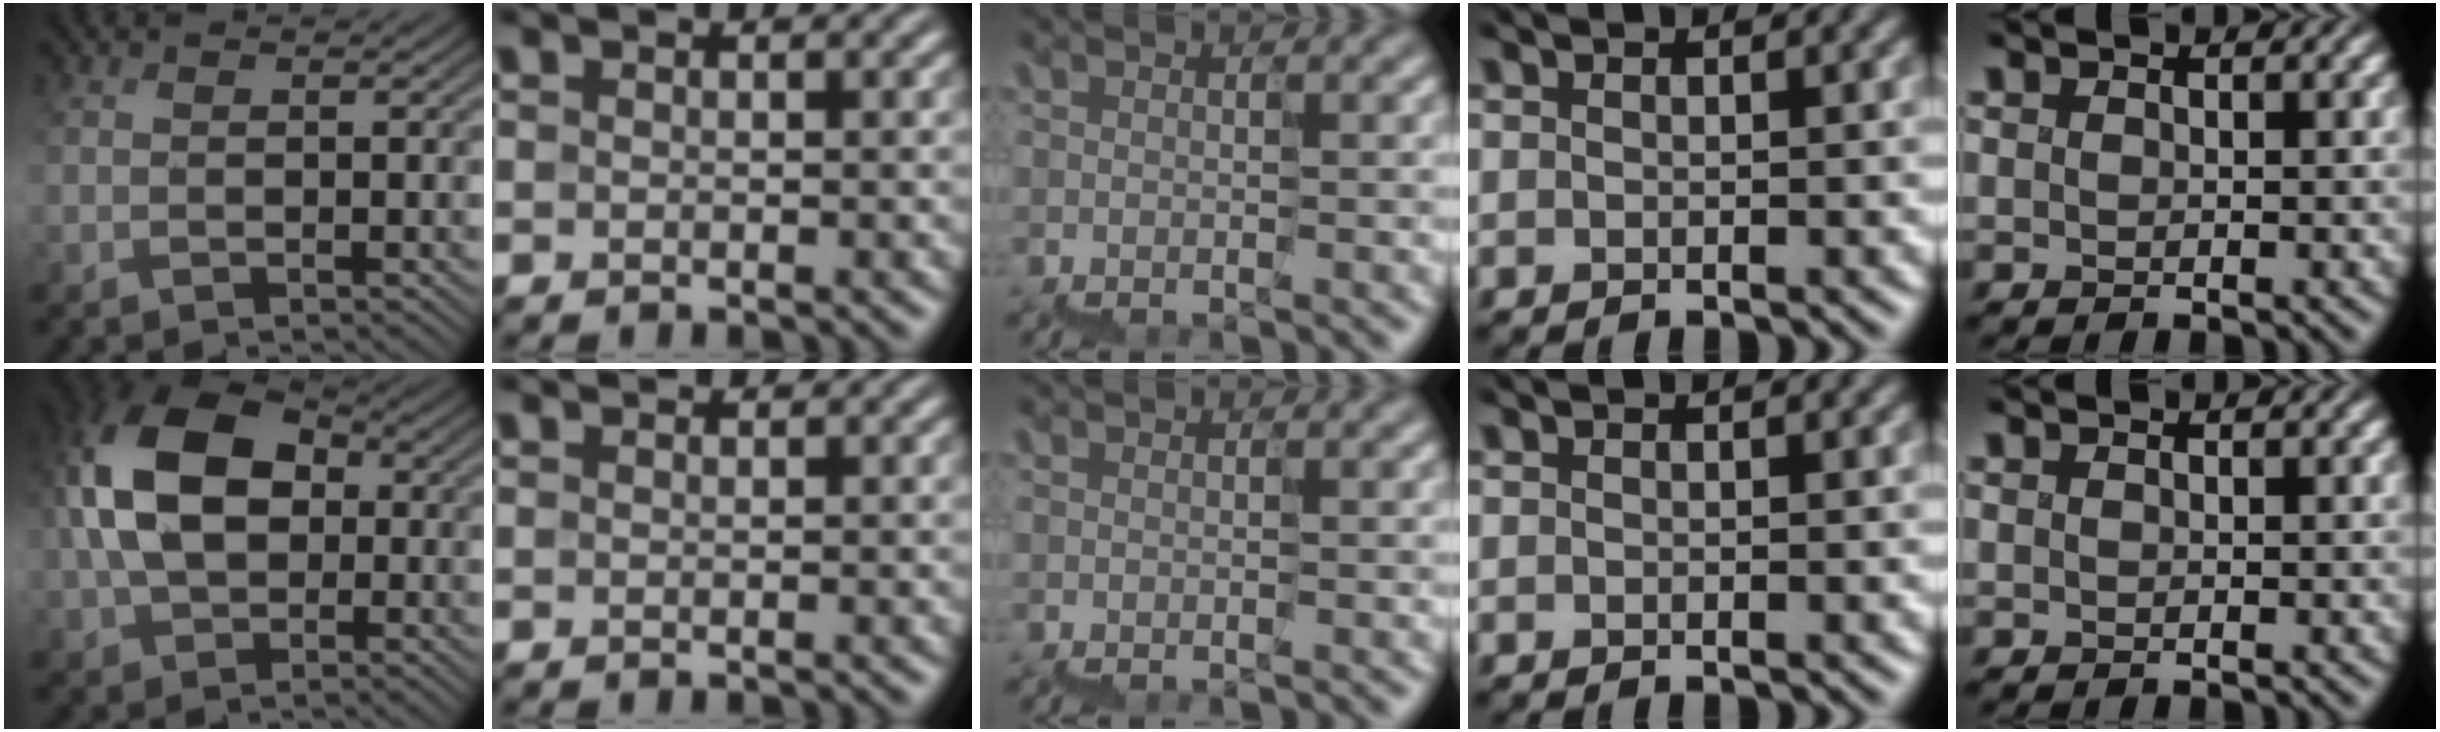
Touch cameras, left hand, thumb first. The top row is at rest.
{"thumb": {"total": 12.9, "force": [0.4, 8.7, 9.6], "torque": [-0.213, 0.010, -0.005]}, "index": {"total": 1.1, "force": [1.1, 0.3, 0.3], "torque": [-0.011, -0.003, 0.010]}}